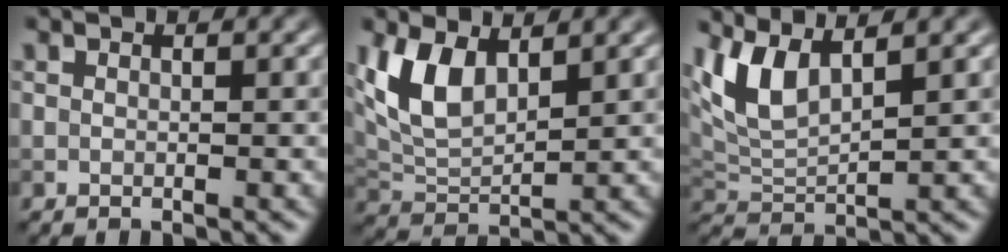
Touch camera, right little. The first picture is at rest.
{"total": 5.7, "force": [2.6, 2.9, 4.2], "torque": [-0.098, -0.002, 0.050]}
{"total": 5.1, "force": [3.0, 1.8, 3.7], "torque": [-0.092, 0.004, 0.061]}